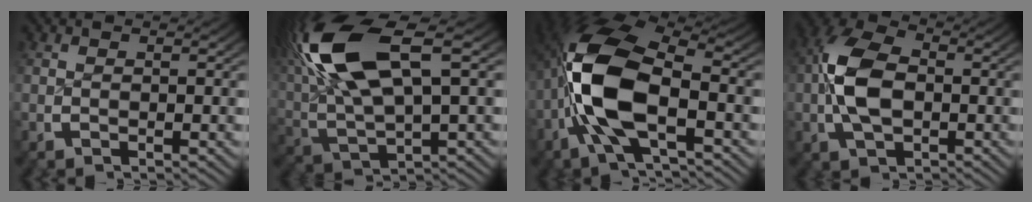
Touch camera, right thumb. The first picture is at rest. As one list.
[{"total": 11.2, "force": [3.5, 5.9, 8.9], "torque": [-0.194, -0.010, 0.070]}, {"total": 13.2, "force": [-0.1, 7.6, 10.9], "torque": [-0.249, -0.038, 0.016]}, {"total": 7.0, "force": [0.8, 5.0, 4.9], "torque": [-0.116, -0.015, 0.018]}]